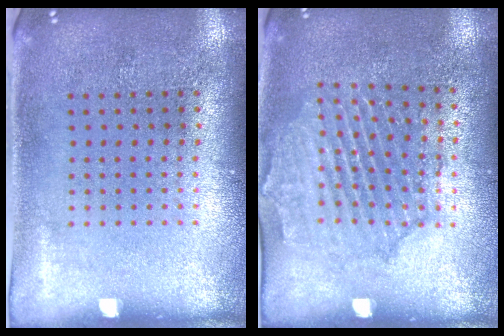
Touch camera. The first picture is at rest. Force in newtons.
{"total": 1.6, "press": 1.6, "slide": 0.2}